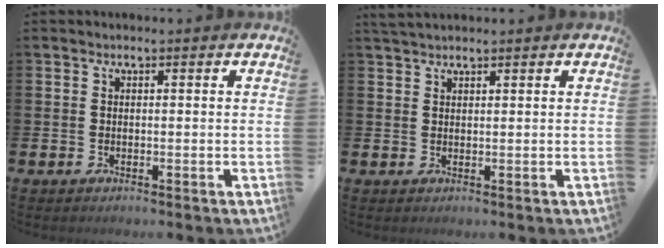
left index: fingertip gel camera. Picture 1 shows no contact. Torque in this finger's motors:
{"motor_torque": [-0.01, -0.13, 0.23, 0.02]}